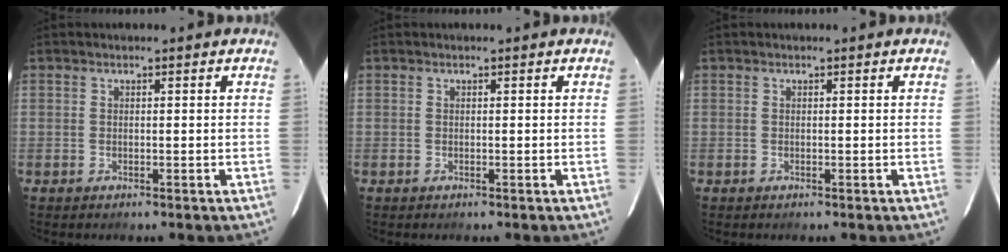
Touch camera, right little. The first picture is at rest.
{"total": 0.0}
{"total": 0.0}